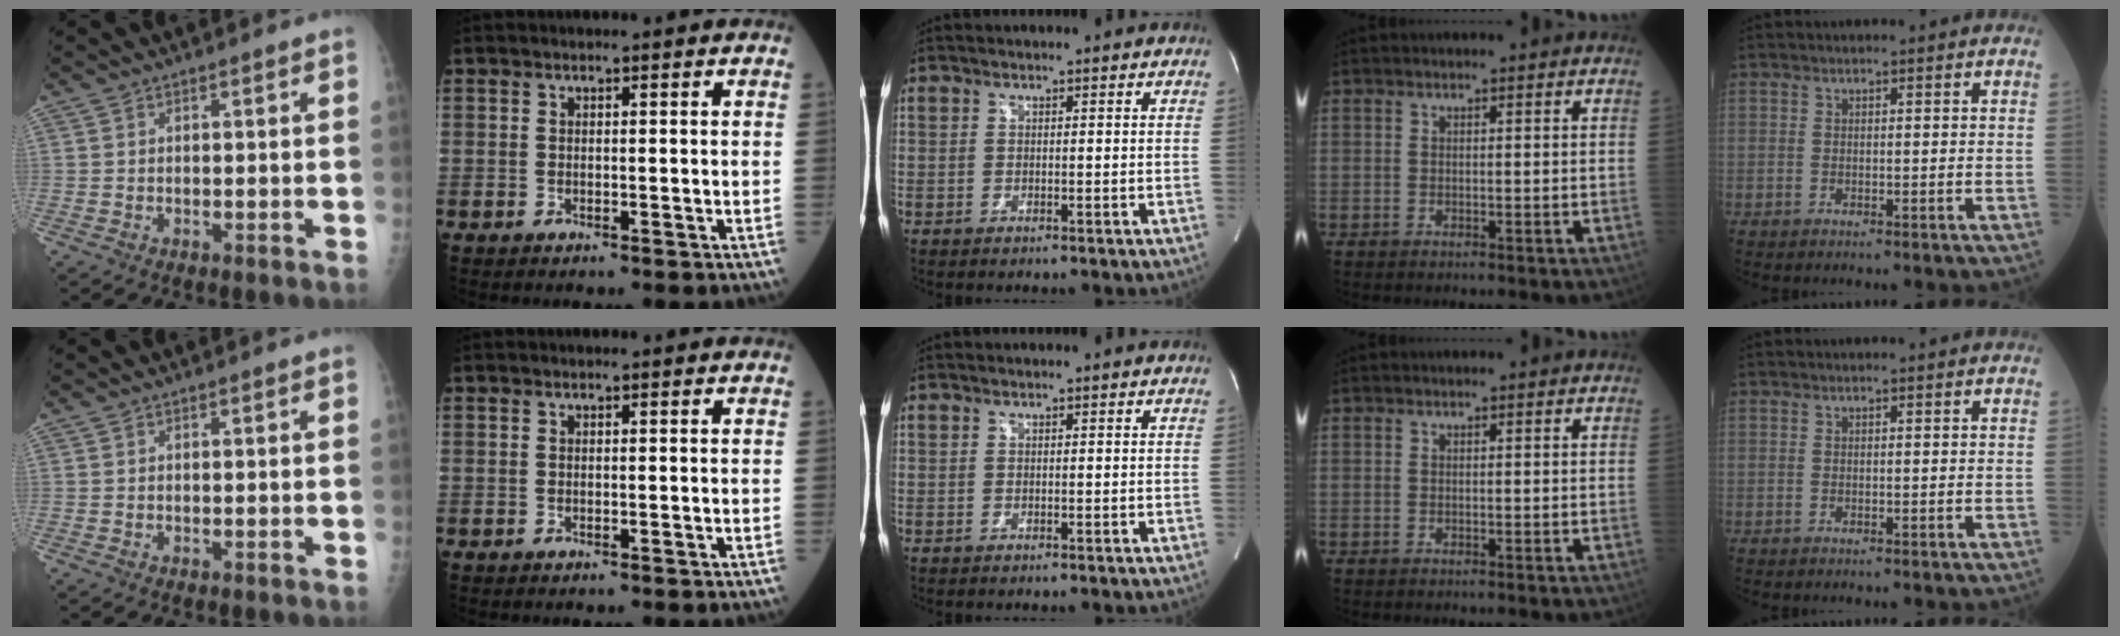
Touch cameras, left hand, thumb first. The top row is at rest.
{}